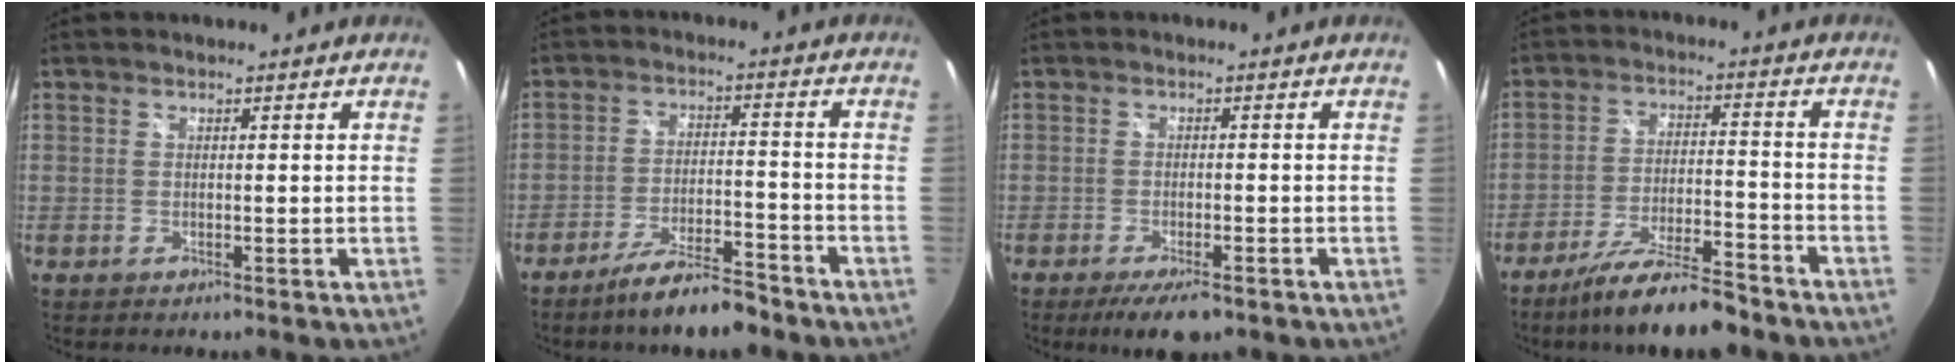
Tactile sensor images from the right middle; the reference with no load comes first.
{"total": 9.4, "force": [-7.8, 1.5, 5.2], "torque": [-0.104, -0.003, -0.126]}
{"total": 6.2, "force": [-4.4, 1.8, 4.1], "torque": [-0.086, -0.019, -0.069]}
{"total": 12.9, "force": [-10.9, 1.6, 6.7], "torque": [-0.136, -0.014, -0.181]}